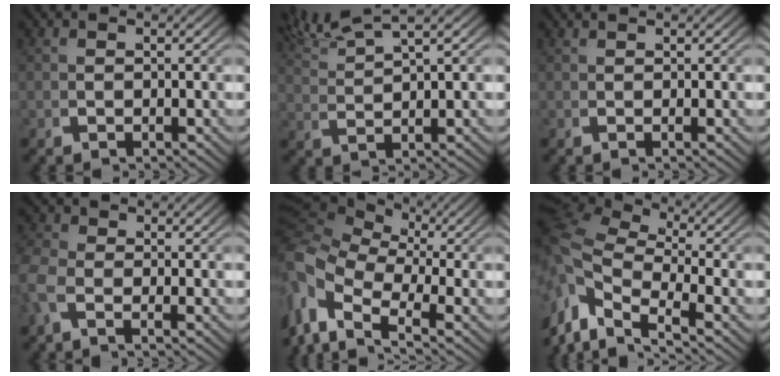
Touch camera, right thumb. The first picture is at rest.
{"total": 4.7, "force": [4.4, 0.0, 1.5], "torque": [-0.014, 0.037, 0.070]}
{"total": 1.4, "force": [1.1, -0.9, 0.2], "torque": [0.008, 0.014, 0.013]}
{"total": 1.8, "force": [-0.8, 1.3, 1.0], "torque": [-0.020, 0.008, -0.029]}
{"total": 8.5, "force": [-1.8, 5.9, 5.9], "torque": [-0.125, -0.026, -0.031]}
{"total": 7.8, "force": [0.1, 5.4, 5.7], "torque": [-0.117, -0.006, -0.006]}